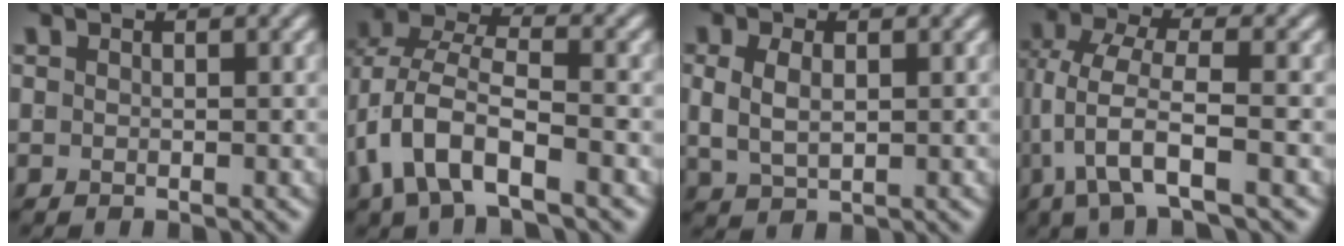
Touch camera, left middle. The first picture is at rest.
{"total": 6.5, "force": [-0.8, 4.3, 4.8], "torque": [-0.119, -0.018, -0.010]}
{"total": 3.6, "force": [0.4, 2.4, 2.5], "torque": [-0.051, -0.004, 0.015]}
{"total": 6.4, "force": [-1.4, 3.4, 5.2], "torque": [-0.123, -0.025, -0.017]}